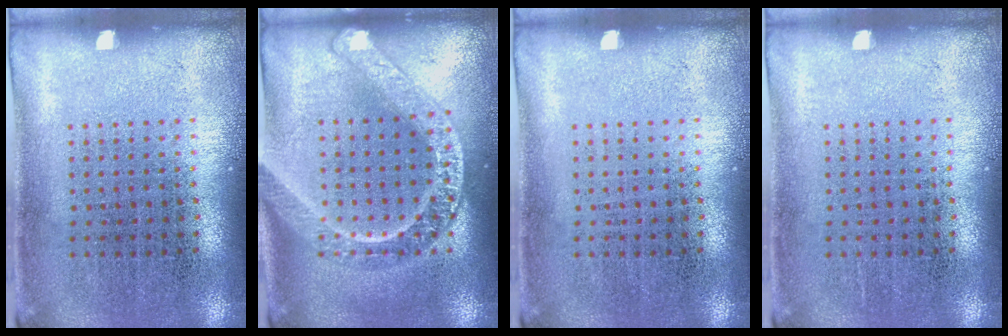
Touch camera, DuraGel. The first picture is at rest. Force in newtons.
{"total": 2.4, "press": 2.4, "slide": 0.2}
{"total": 0.0}
{"total": 0.0}